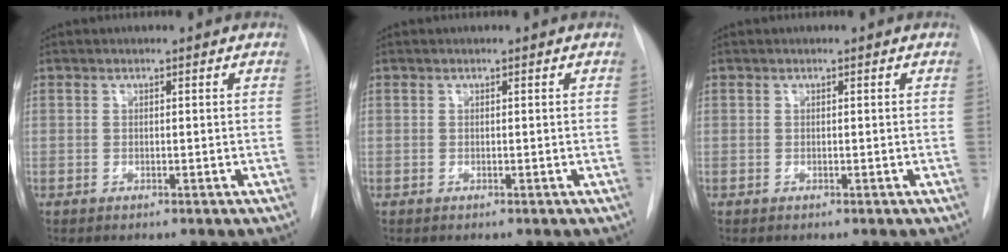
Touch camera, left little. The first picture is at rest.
{"total": 0.0}
{"total": 0.0}